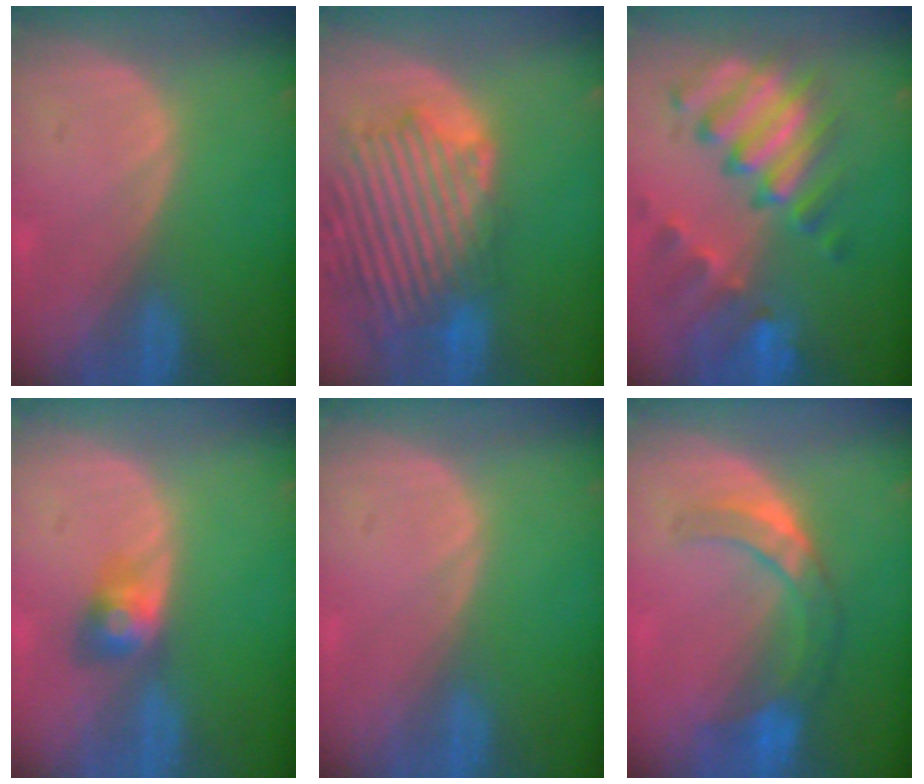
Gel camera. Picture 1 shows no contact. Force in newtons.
{"total": 14.1, "press": 12.0, "slide": 7.4}
{"total": 11.1, "press": 9.5, "slide": 5.7}
{"total": 3.3, "press": 3.3, "slide": 0.3}
{"total": 0.0}
{"total": 7.2, "press": 6.4, "slide": 3.3}